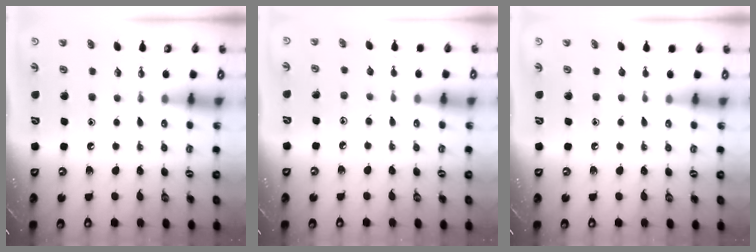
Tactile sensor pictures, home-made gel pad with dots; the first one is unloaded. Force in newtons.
{"total": 5.8, "press": 5.8, "slide": 0.5}
{"total": 0.0}